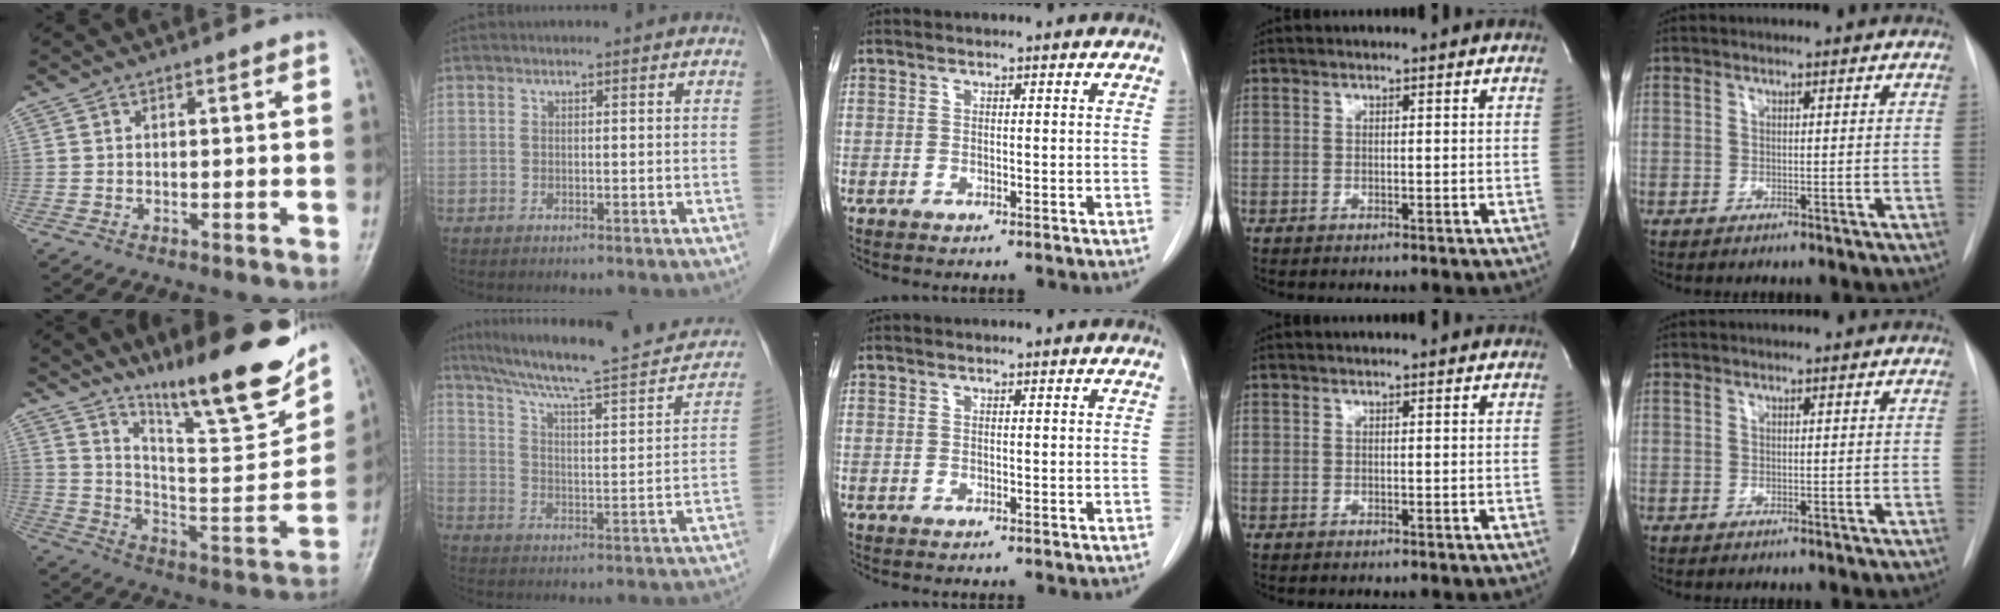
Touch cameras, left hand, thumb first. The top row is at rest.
{"thumb": {"total": 22.1, "force": [15.4, 3.9, 15.3], "torque": [-0.199, -0.081, 0.256]}, "index": {"total": 24.1, "force": [20.4, 3.1, 12.5], "torque": [-0.191, 0.000, 0.278]}}